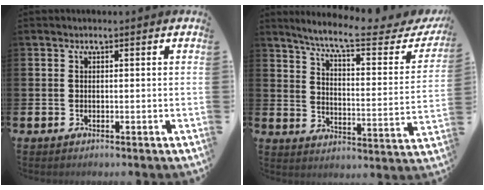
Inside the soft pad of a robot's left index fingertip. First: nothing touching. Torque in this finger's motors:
{"motor_torque": [0.98, -1.16, 0.39, 0.09]}